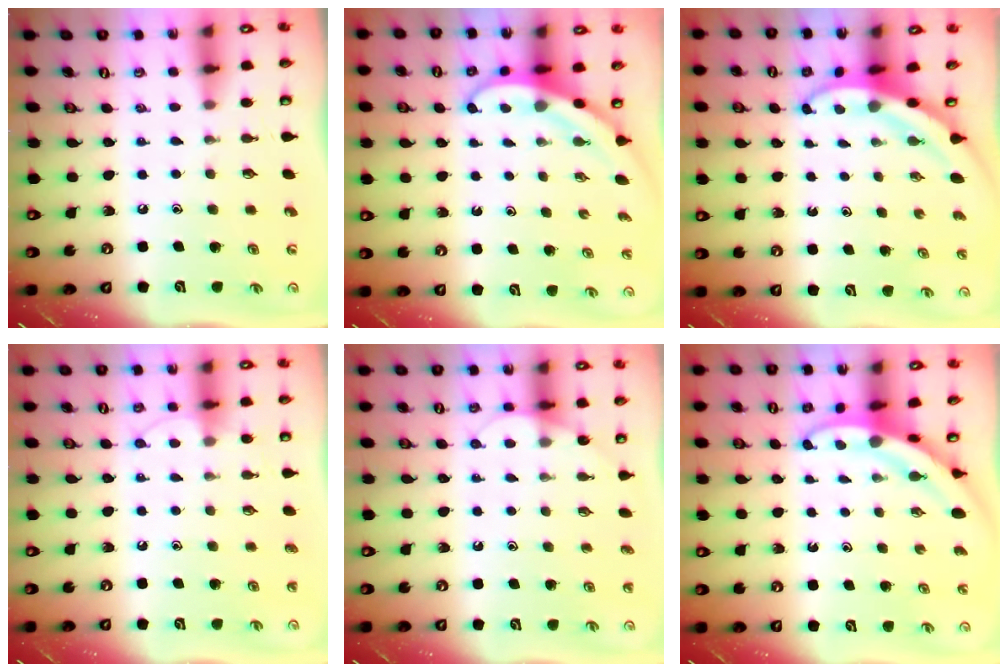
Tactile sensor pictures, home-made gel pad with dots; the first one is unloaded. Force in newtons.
{"total": 3.8, "press": 3.8, "slide": 0.3}
{"total": 3.7, "press": 3.7, "slide": 0.5}
{"total": 6.2, "press": 6.2, "slide": 0.6}
{"total": 3.5, "press": 3.5, "slide": 0.3}
{"total": 3.7, "press": 3.7, "slide": 0.5}